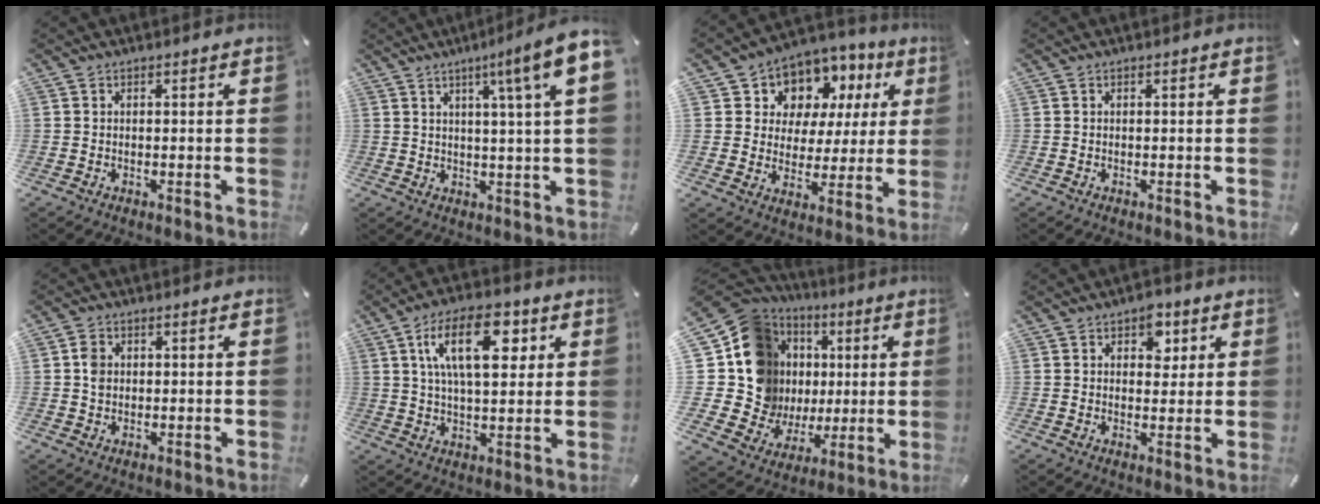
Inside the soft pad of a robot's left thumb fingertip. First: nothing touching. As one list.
[{"total": 10.6, "force": [4.5, -0.3, 9.6], "torque": [-0.152, -0.024, 0.066]}, {"total": 9.0, "force": [4.5, 7.6, 1.4], "torque": [-0.031, -0.042, 0.086]}, {"total": 0.0}, {"total": 3.0, "force": [0.4, 2.4, 1.9], "torque": [-0.031, 0.006, 0.004]}, {"total": 16.0, "force": [5.8, 7.8, 12.7], "torque": [-0.219, -0.002, 0.092]}, {"total": 19.7, "force": [3.7, 17.1, 9.1], "torque": [-0.193, -0.048, 0.095]}, {"total": 5.7, "force": [2.7, 3.9, 3.2], "torque": [-0.022, -0.007, 0.040]}]